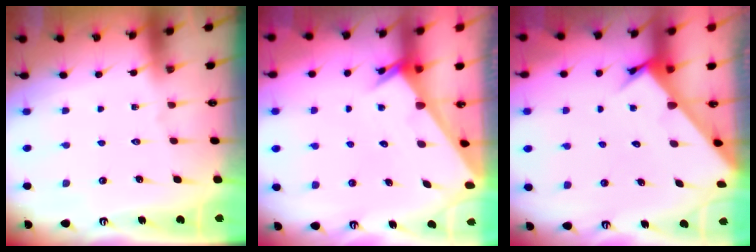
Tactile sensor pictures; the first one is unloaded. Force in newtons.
{"total": 2.0, "press": 2.0, "slide": 0.1}
{"total": 3.6, "press": 3.6, "slide": 0.1}